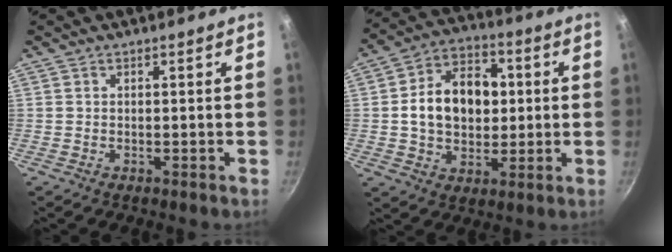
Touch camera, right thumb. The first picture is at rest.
{"total": 14.8, "force": [1.2, 10.8, 10.1], "torque": [-0.133, 0.018, 0.011]}